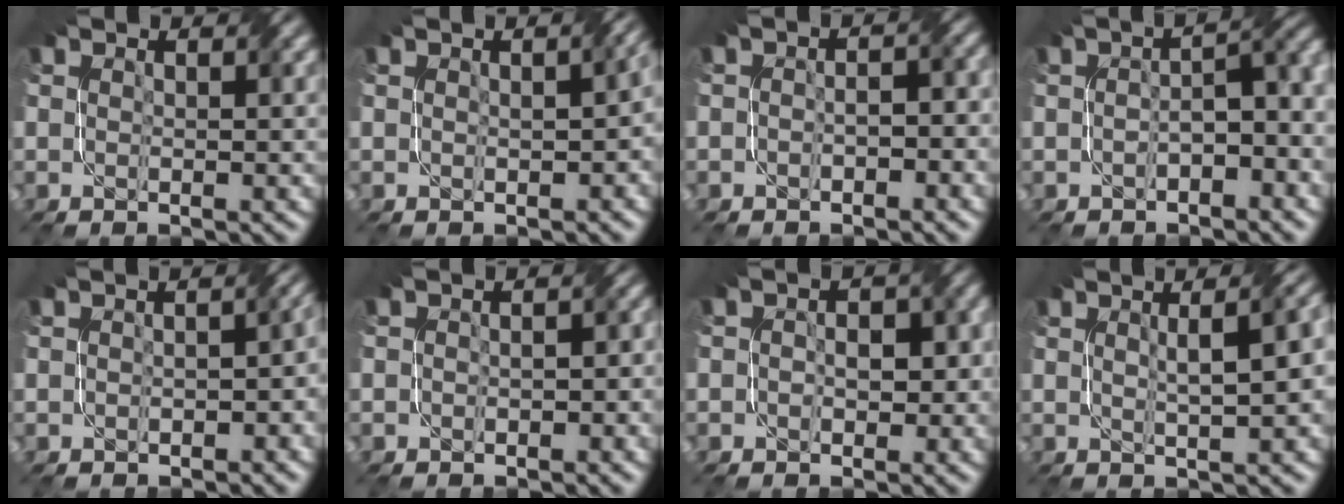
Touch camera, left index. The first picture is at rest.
{"total": 2.9, "force": [0.1, 1.1, 2.7], "torque": [-0.032, 0.008, 0.007]}
{"total": 2.6, "force": [-0.8, 1.4, 2.1], "torque": [-0.028, 0.002, -0.012]}
{"total": 4.3, "force": [-1.0, 1.7, 3.8], "torque": [-0.052, 0.010, -0.018]}
{"total": 4.0, "force": [-0.7, 2.3, 3.2], "torque": [-0.018, -0.002, -0.001]}
{"total": 2.6, "force": [-0.4, 1.6, 2.0], "torque": [-0.020, 0.000, -0.006]}
{"total": 4.3, "force": [0.3, 3.0, 3.1], "torque": [-0.020, 0.010, -0.014]}
{"total": 7.6, "force": [1.7, 2.7, 6.9], "torque": [-0.056, 0.037, 0.010]}